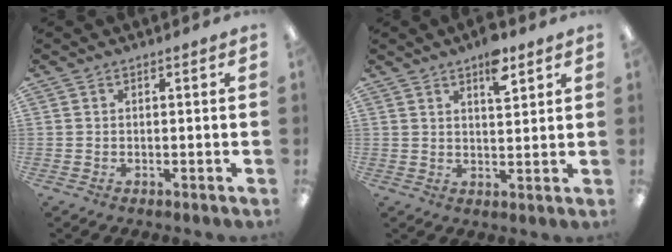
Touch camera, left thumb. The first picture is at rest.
{"total": 6.8, "force": [4.6, 2.5, 4.4], "torque": [-0.057, -0.022, 0.073]}